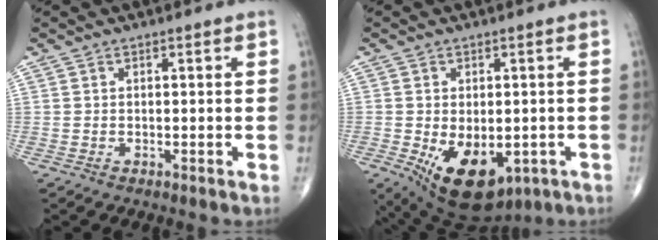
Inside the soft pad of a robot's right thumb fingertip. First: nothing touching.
{"total": 13.2, "force": [-4.2, 7.7, 9.8], "torque": [-0.142, -0.009, -0.043]}